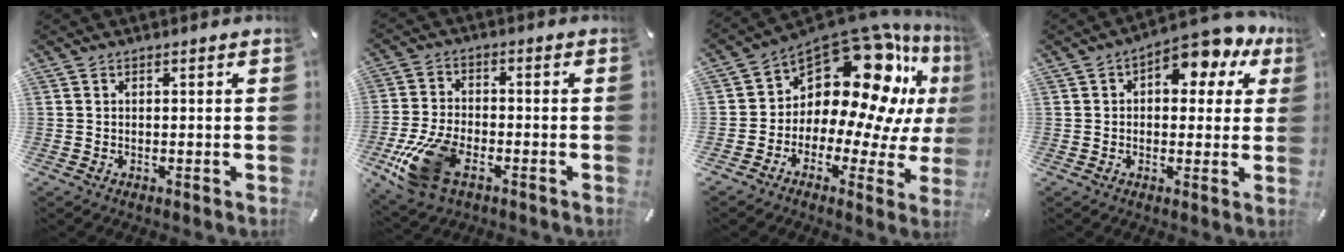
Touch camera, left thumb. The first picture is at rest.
{"total": 14.6, "force": [-6.3, 8.3, 10.2], "torque": [-0.220, 0.015, -0.107]}
{"total": 17.1, "force": [9.5, 9.1, 10.9], "torque": [-0.168, -0.110, 0.153]}
{"total": 9.6, "force": [5.4, 5.2, 5.9], "torque": [-0.076, -0.034, 0.091]}